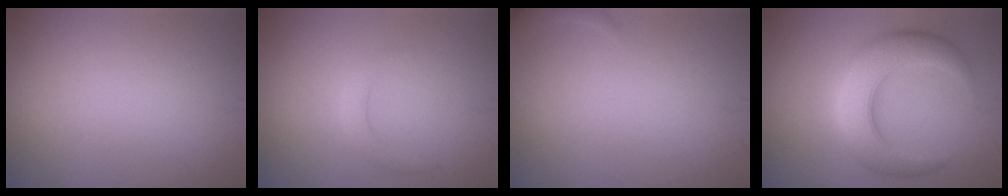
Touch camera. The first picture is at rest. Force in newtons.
{"total": 1.4, "press": 1.4, "slide": 0.1}
{"total": 1.7, "press": 1.7, "slide": 0.2}
{"total": 7.0, "press": 7.0, "slide": 0.2}